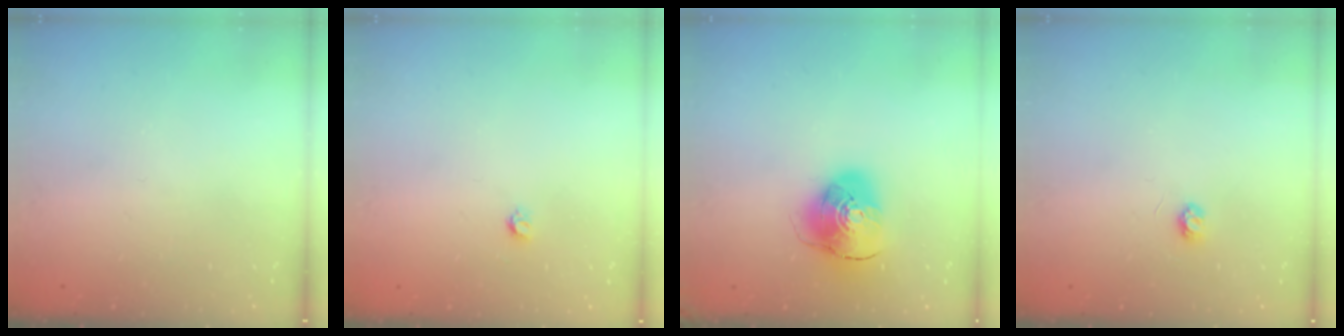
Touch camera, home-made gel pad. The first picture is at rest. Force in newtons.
{"total": 3.2, "press": 3.2, "slide": 0.3}
{"total": 10.4, "press": 10.3, "slide": 1.4}
{"total": 3.2, "press": 3.2, "slide": 0.3}